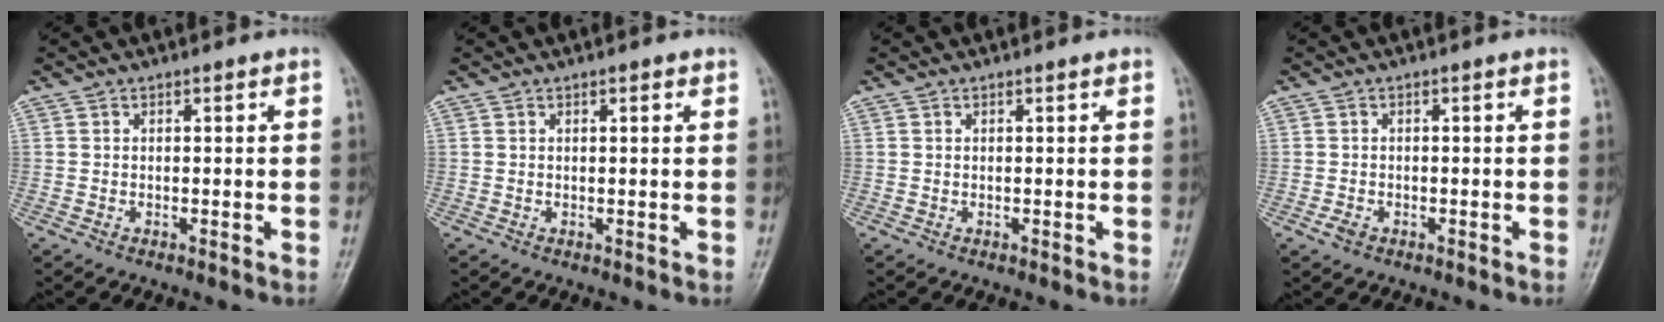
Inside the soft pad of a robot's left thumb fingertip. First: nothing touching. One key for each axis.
{"total": 0.7, "fx": 0.4, "fy": 0.3, "fz": 0.5, "tx": -0.007, "ty": 0.000, "tz": 0.003}
{"total": 0.0}
{"total": 1.6, "fx": -0.9, "fy": 1.1, "fz": 0.6, "tx": -0.014, "ty": 0.002, "tz": -0.017}